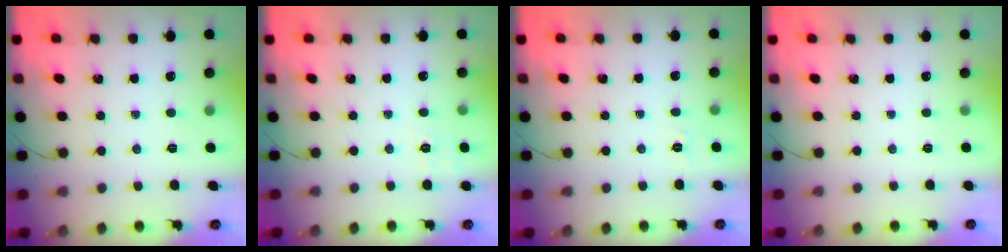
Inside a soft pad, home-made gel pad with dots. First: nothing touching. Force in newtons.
{"total": 6.5, "press": 6.3, "slide": 1.7}
{"total": 3.5, "press": 3.2, "slide": 1.5}
{"total": 2.5, "press": 2.4, "slide": 0.5}